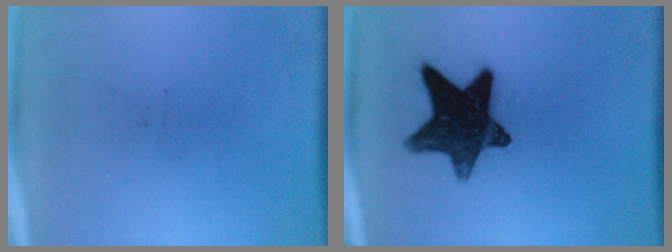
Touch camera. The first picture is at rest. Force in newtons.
{"total": 13.7}